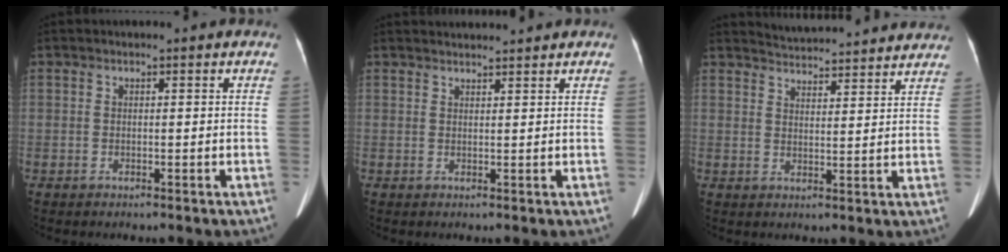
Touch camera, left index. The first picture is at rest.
{"total": 3.8, "force": [3.8, 0.2, 0.5], "torque": [-0.011, 0.027, 0.055]}
{"total": 14.5, "force": [13.9, 1.8, 3.6], "torque": [-0.050, 0.015, 0.175]}